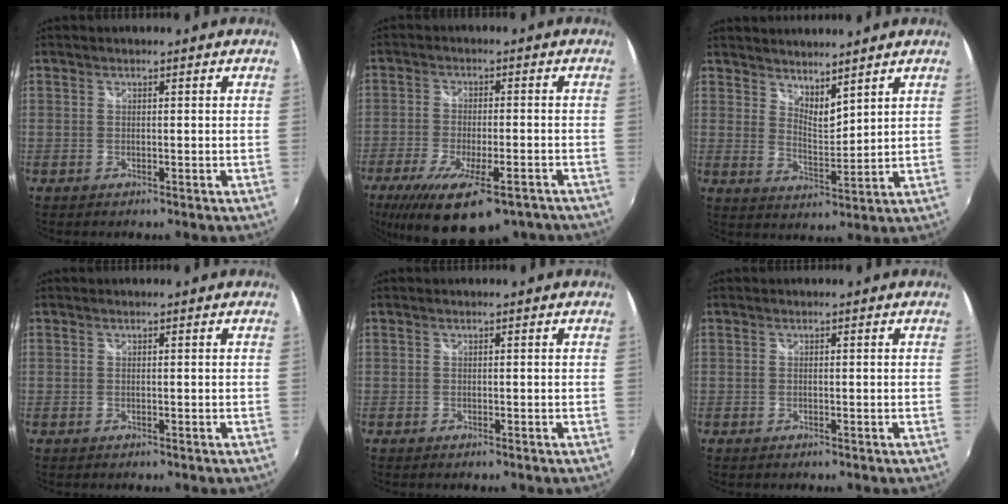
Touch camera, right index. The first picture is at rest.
{"total": 16.8, "force": [-12.4, 5.1, 10.1], "torque": [-0.198, -0.050, -0.185]}
{"total": 5.8, "force": [5.1, 1.4, 2.3], "torque": [-0.031, -0.007, 0.088]}
{"total": 0.0}
{"total": 0.0}
{"total": 0.0}